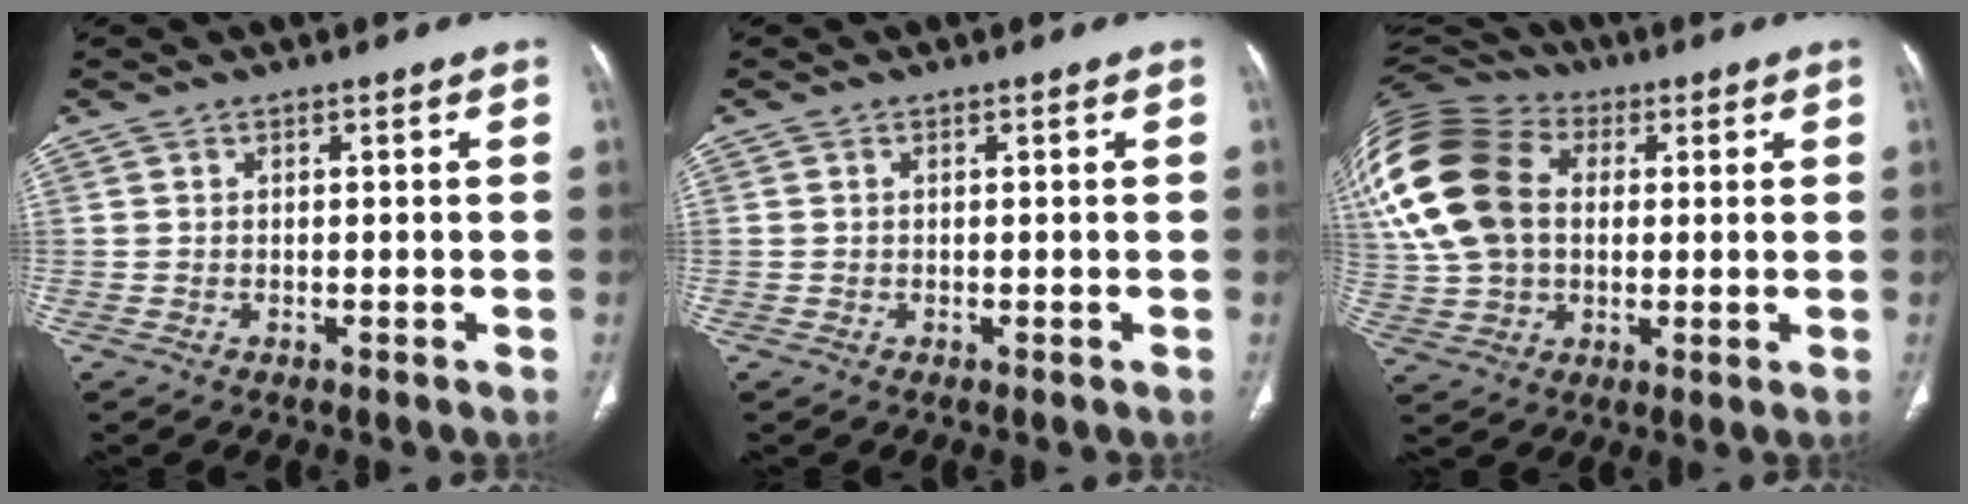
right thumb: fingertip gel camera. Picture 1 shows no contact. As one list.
[{"total": 0.0}, {"total": 25.0, "force": [5.5, 17.9, 16.6], "torque": [-0.382, 0.047, 0.106]}]